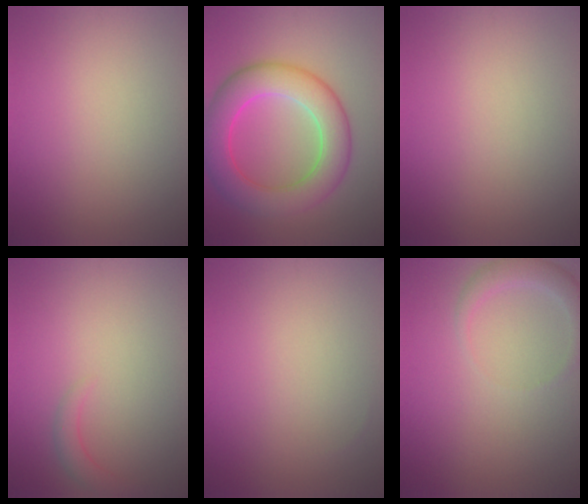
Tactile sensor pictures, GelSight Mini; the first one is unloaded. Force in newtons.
{"total": 8.1, "press": 8.1, "slide": 0.1}
{"total": 0.0}
{"total": 1.4, "press": 1.4, "slide": 0.2}
{"total": 0.0}
{"total": 2.2, "press": 2.2, "slide": 0.2}